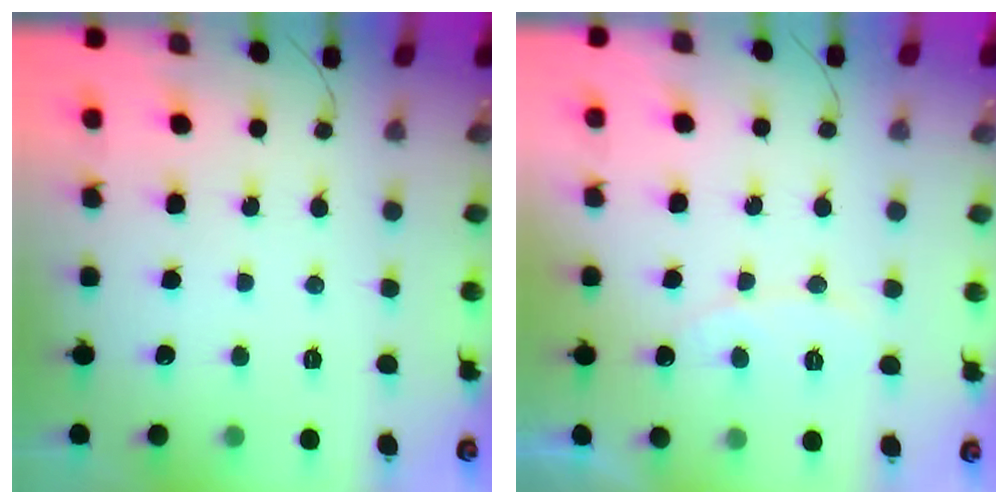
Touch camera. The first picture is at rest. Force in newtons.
{"total": 5.5, "press": 5.5, "slide": 0.2}